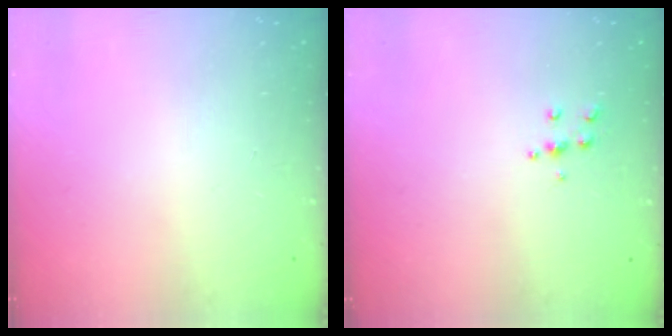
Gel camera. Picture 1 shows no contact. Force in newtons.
{"total": 4.8, "press": 4.7, "slide": 0.6}